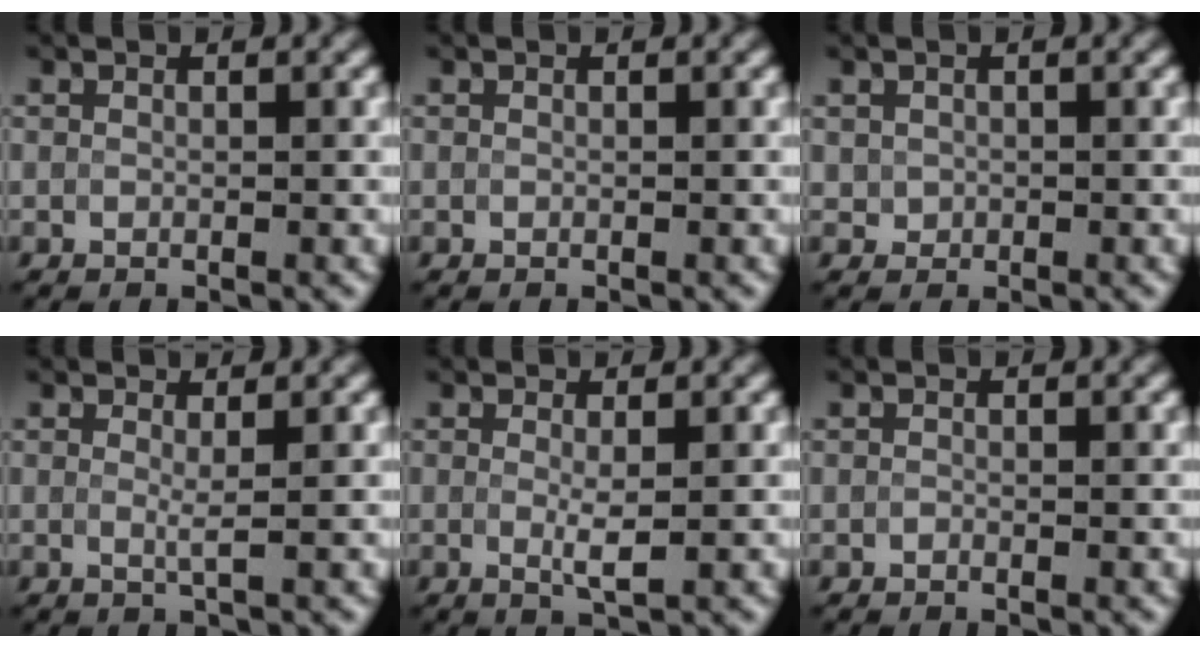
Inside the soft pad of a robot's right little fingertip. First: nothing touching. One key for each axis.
{"total": 0.0}
{"total": 0.8, "fx": 0.2, "fy": 0.7, "fz": 0.2, "tx": -0.001, "ty": -0.003, "tz": 0.004}
{"total": 1.0, "fx": 0.2, "fy": 0.1, "fz": 1.0, "tx": -0.019, "ty": -0.006, "tz": 0.000}
{"total": 1.8, "fx": 0.0, "fy": 0.2, "fz": 1.8, "tx": -0.033, "ty": -0.006, "tz": 0.000}
{"total": 0.0}